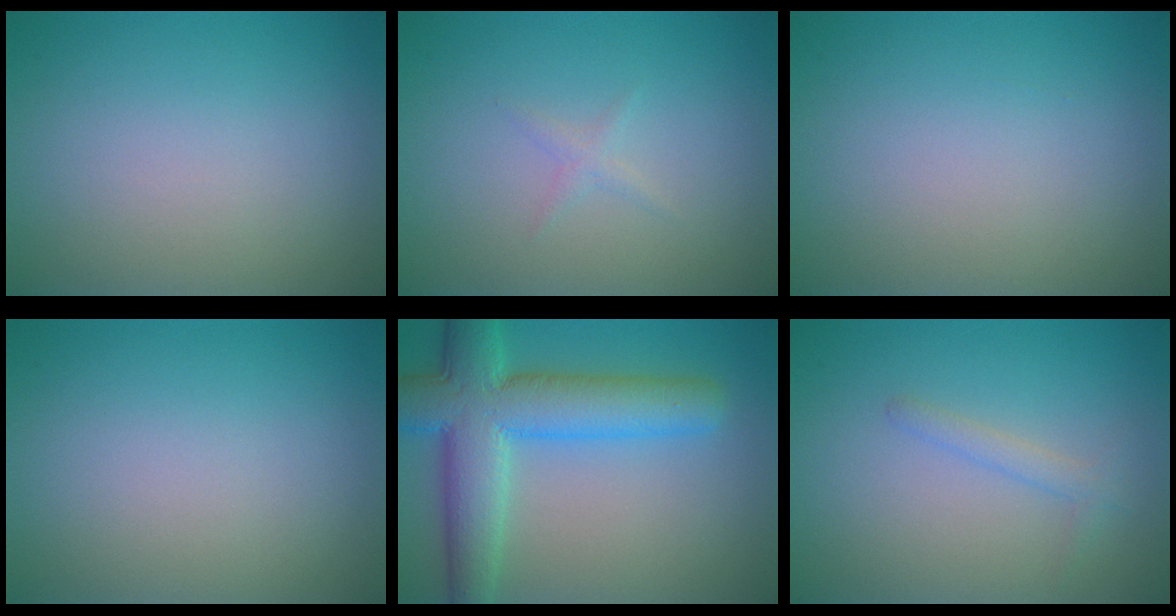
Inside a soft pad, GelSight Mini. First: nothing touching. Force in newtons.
{"total": 0.7, "press": 0.7, "slide": 0.0}
{"total": 0.0}
{"total": 0.0}
{"total": 8.8, "press": 8.8, "slide": 0.3}
{"total": 1.3, "press": 1.3, "slide": 0.0}